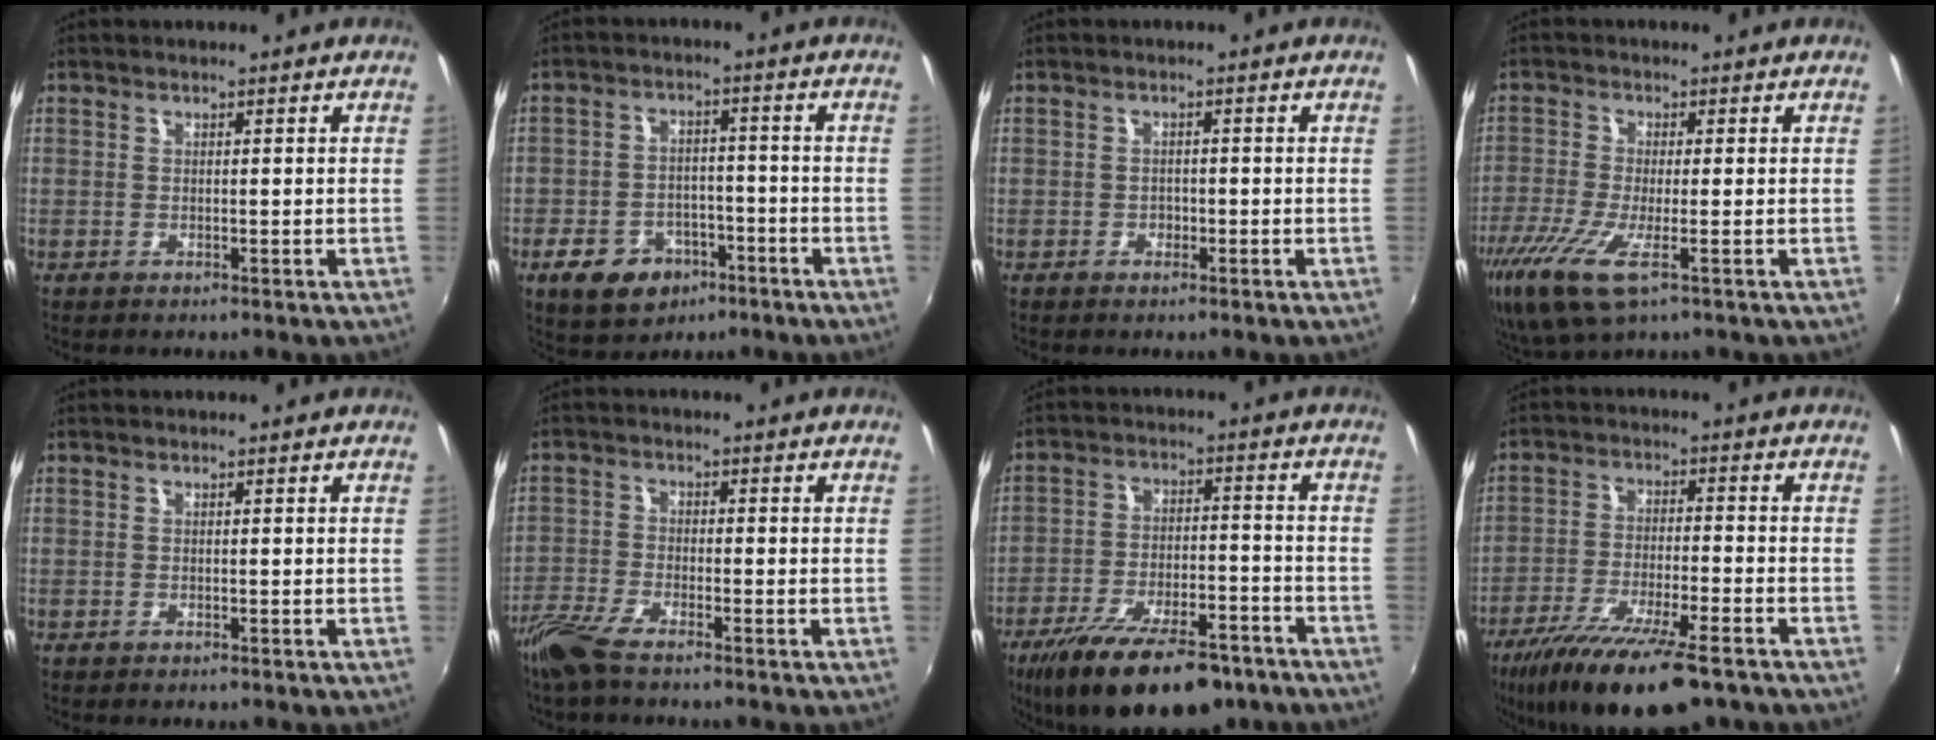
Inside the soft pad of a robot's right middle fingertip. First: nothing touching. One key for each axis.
{"total": 10.2, "fx": -5.5, "fy": 7.1, "fz": 4.6, "tx": -0.117, "ty": 0.014, "tz": -0.075}
{"total": 1.3, "fx": -0.8, "fy": 1.1, "fz": 0.2, "tx": -0.005, "ty": -0.002, "tz": -0.011}
{"total": 9.0, "fx": -4.7, "fy": 2.2, "fz": 7.4, "tx": -0.170, "ty": -0.035, "tz": -0.090}
{"total": 0.0}
{"total": 6.6, "fx": -5.3, "fy": 1.2, "fz": 3.7, "tx": -0.097, "ty": -0.017, "tz": -0.110}
{"total": 20.2, "fx": -14.6, "fy": 7.5, "fz": 11.8, "tx": -0.222, "ty": -0.029, "tz": -0.218}
{"total": 16.7, "fx": -12.0, "fy": 3.7, "fz": 11.0, "tx": -0.218, "ty": -0.047, "tz": -0.203}